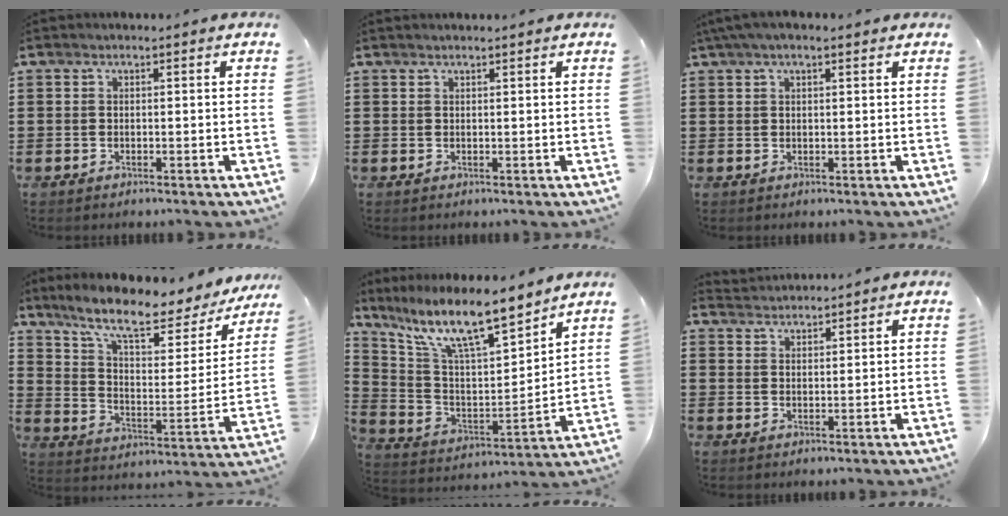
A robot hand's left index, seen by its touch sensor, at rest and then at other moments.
{"total": 0.5, "force": [0.5, 0.0, 0.2], "torque": [-0.005, -0.001, 0.009]}
{"total": 2.5, "force": [1.6, 0.7, 1.8], "torque": [-0.037, 0.006, 0.028]}
{"total": 11.0, "force": [8.6, 2.2, 6.5], "torque": [-0.144, -0.053, 0.143]}
{"total": 12.0, "force": [9.5, 2.1, 7.0], "torque": [-0.161, -0.058, 0.162]}
{"total": 2.3, "force": [2.2, 0.0, -0.6], "torque": [0.004, -0.002, 0.043]}